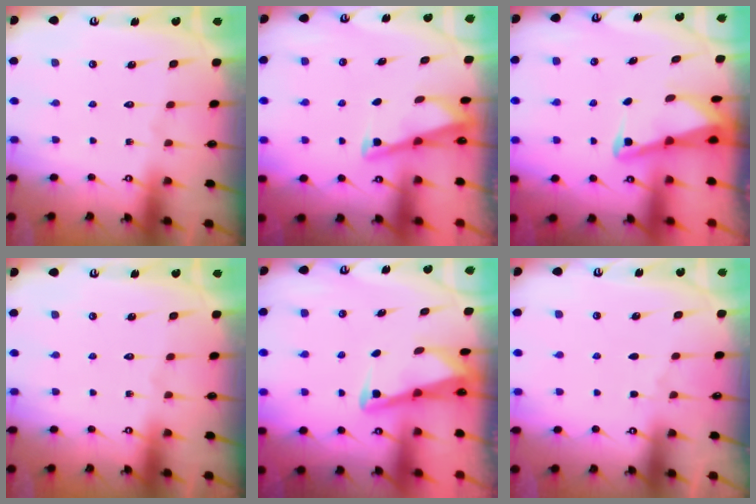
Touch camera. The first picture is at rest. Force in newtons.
{"total": 3.0, "press": 3.0, "slide": 0.3}
{"total": 2.3, "press": 2.3, "slide": 0.3}
{"total": 0.0}
{"total": 2.8, "press": 2.8, "slide": 0.4}
{"total": 1.2, "press": 1.2, "slide": 0.3}